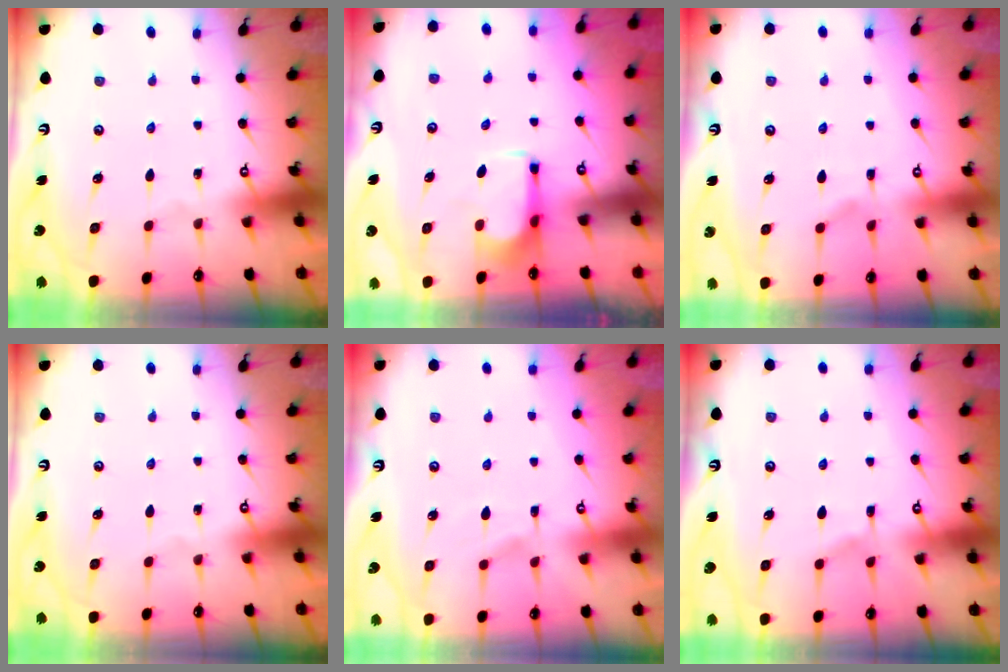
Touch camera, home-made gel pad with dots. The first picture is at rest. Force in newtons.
{"total": 1.9, "press": 1.8, "slide": 0.6}
{"total": 1.2, "press": 0.8, "slide": 0.9}
{"total": 0.0}
{"total": 1.7, "press": 1.1, "slide": 1.2}
{"total": 5.6, "press": 5.6, "slide": 0.6}